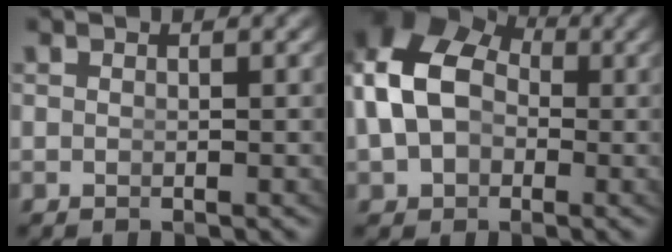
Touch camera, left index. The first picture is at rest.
{"total": 11.9, "force": [1.9, 9.9, 6.3], "torque": [-0.149, -0.012, 0.027]}